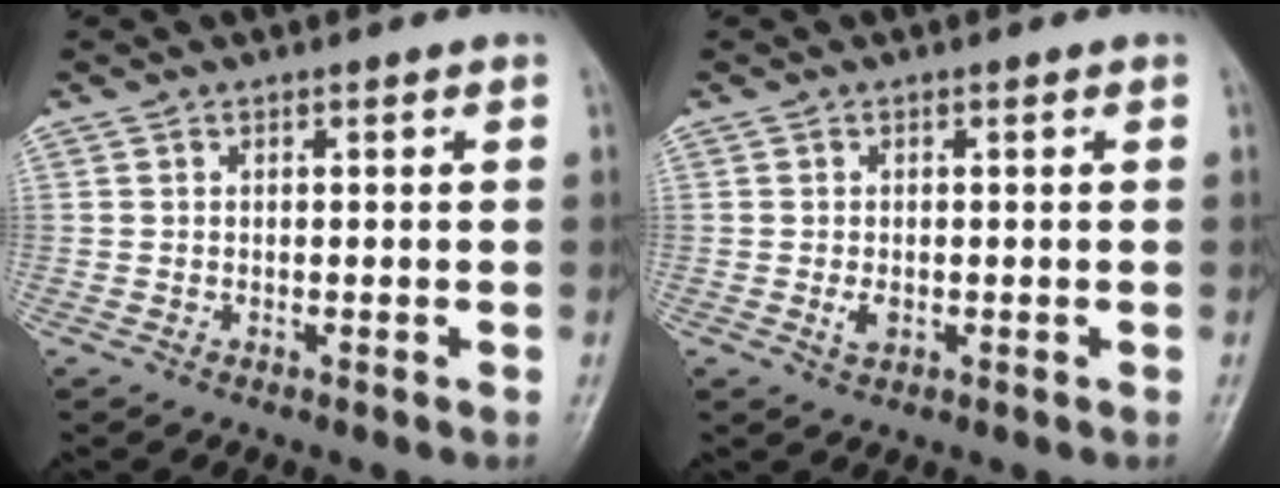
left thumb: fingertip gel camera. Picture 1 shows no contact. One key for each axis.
{"total": 1.9, "fx": -0.2, "fy": 1.1, "fz": 1.5, "tx": -0.029, "ty": -0.005, "tz": -0.002}